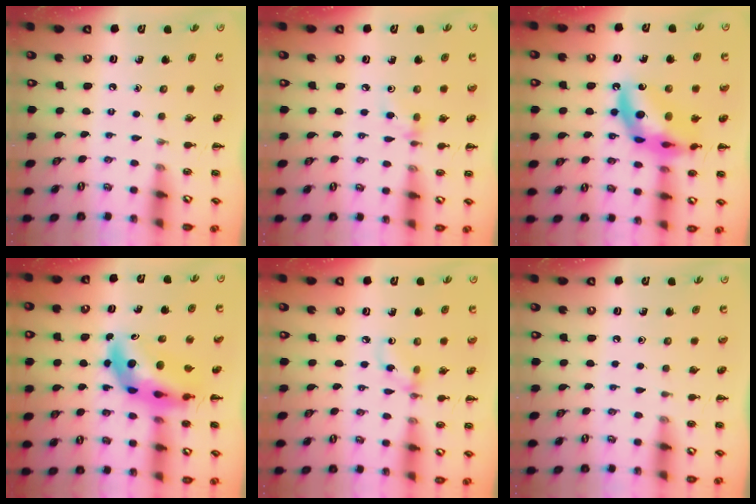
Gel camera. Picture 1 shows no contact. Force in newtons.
{"total": 4.5, "press": 4.3, "slide": 1.2}
{"total": 15.7, "press": 15.2, "slide": 3.9}
{"total": 11.6, "press": 11.0, "slide": 3.8}
{"total": 2.9, "press": 2.9, "slide": 0.3}
{"total": 0.0}